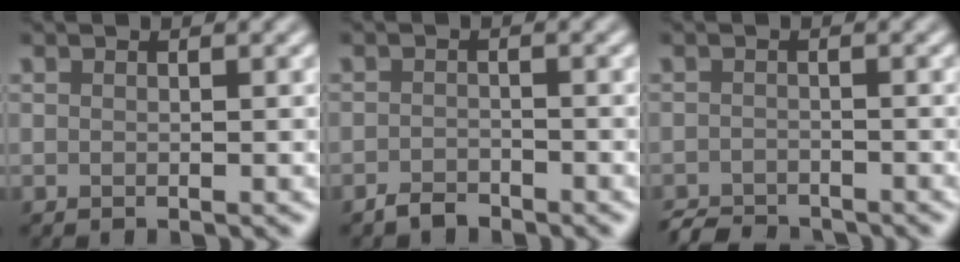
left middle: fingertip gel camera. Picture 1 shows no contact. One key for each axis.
{"total": 1.4, "fx": -1.3, "fy": 0.5, "fz": 0.3, "tx": -0.005, "ty": 0.004, "tz": -0.027}
{"total": 3.0, "fx": -2.8, "fy": 0.6, "fz": 0.5, "tx": -0.006, "ty": -0.007, "tz": -0.054}